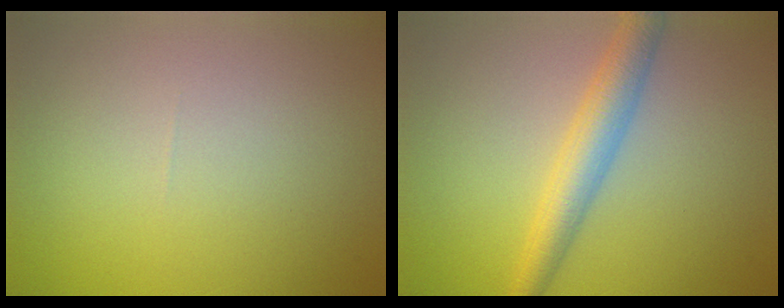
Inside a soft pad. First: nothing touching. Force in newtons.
{"total": 3.9, "press": 3.9, "slide": 0.1}